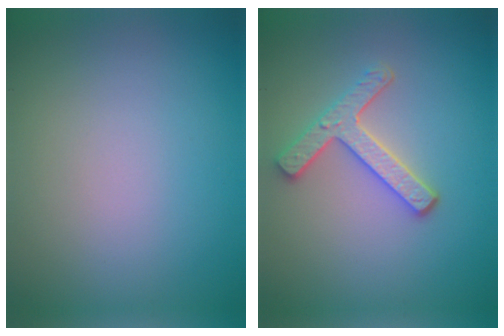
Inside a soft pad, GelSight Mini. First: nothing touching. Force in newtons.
{"total": 3.3, "press": 2.9, "slide": 1.6}